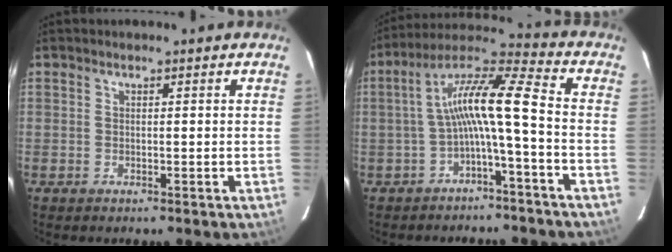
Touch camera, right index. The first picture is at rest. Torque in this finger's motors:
{"motor_torque": [0.85, -0.44, 0.75, 0.21]}